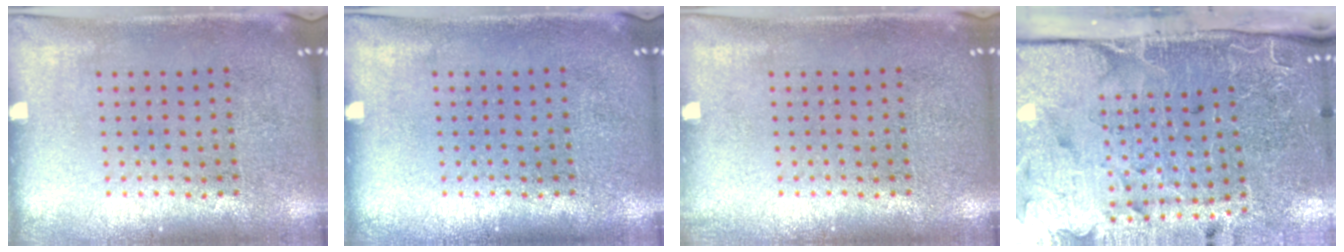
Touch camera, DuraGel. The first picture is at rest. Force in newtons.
{"total": 0.0}
{"total": 0.5, "press": 0.5, "slide": 0.1}
{"total": 5.1, "press": 4.0, "slide": 3.2}